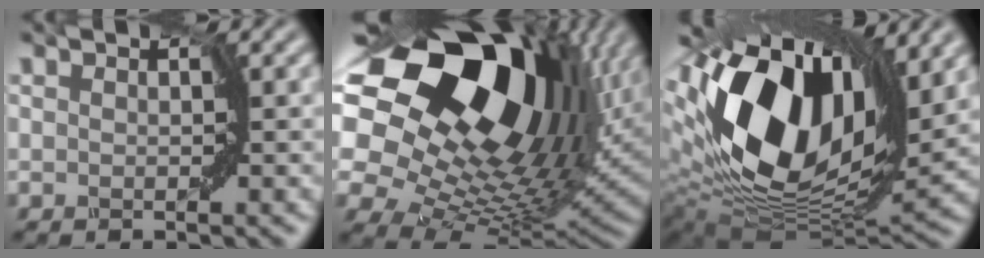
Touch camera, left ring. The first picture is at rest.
{"total": 18.8, "force": [7.7, 11.7, 12.5], "torque": [-0.253, 0.008, 0.156]}
{"total": 15.9, "force": [5.3, 9.3, 11.8], "torque": [-0.258, 0.013, 0.095]}